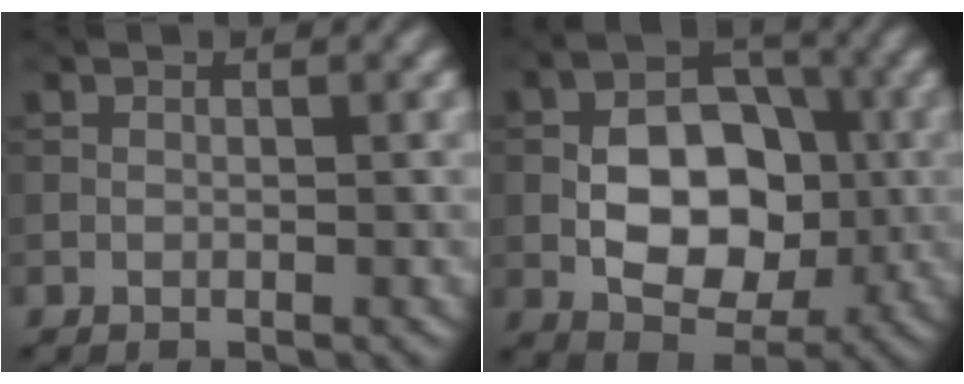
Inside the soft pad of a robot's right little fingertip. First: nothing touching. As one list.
[{"total": 8.8, "force": [-1.5, 5.7, 6.6], "torque": [-0.103, 0.012, -0.031]}]